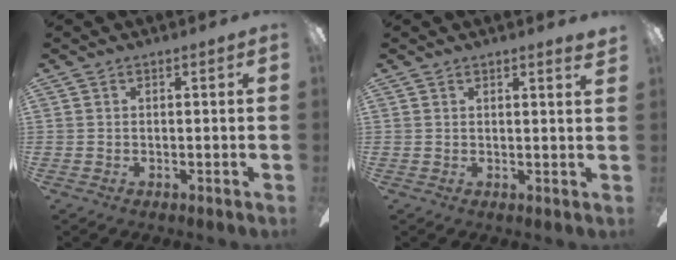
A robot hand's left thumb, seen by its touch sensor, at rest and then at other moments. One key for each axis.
{"total": 1.7, "fx": 1.5, "fy": -0.2, "fz": 0.8, "tx": -0.009, "ty": -0.005, "tz": 0.024}